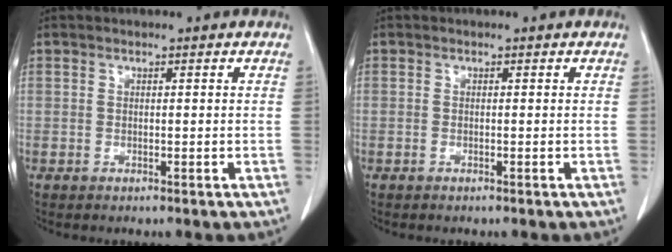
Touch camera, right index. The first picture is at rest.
{"total": 0.0}